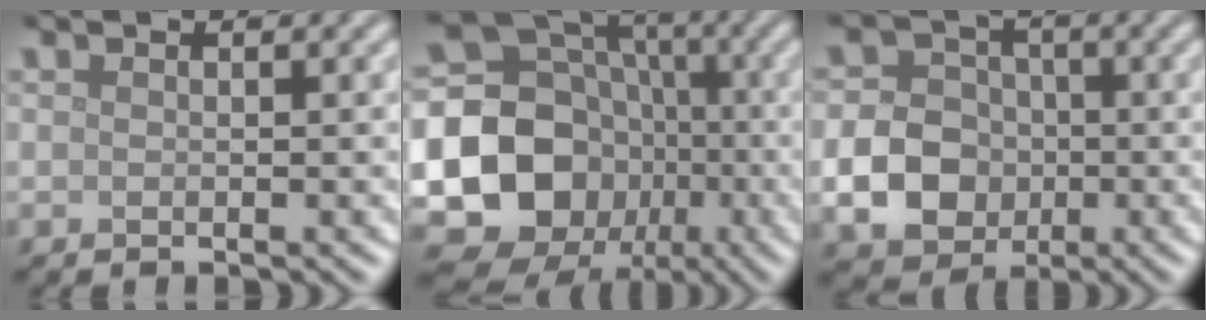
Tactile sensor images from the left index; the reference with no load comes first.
{"total": 17.2, "force": [-4.1, 15.3, 6.5], "torque": [-0.157, -0.005, -0.094]}
{"total": 6.0, "force": [-1.4, 5.0, 3.0], "torque": [-0.060, -0.001, -0.036]}